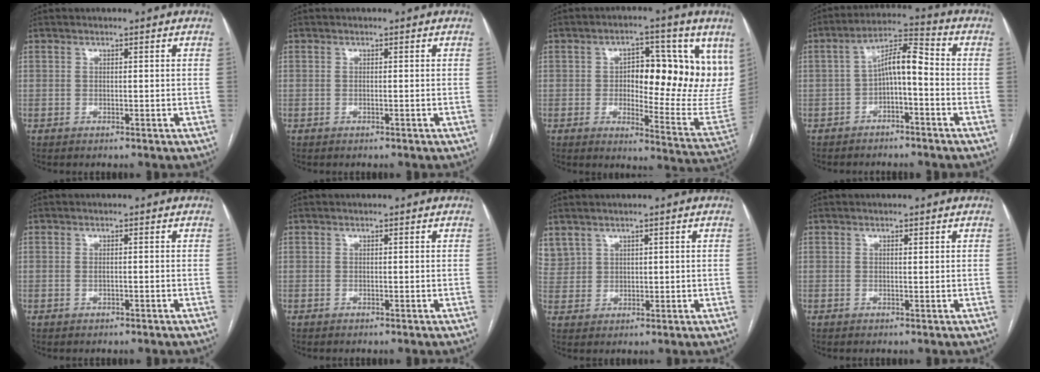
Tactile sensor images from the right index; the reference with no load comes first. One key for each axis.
{"total": 0.0}
{"total": 17.9, "fx": 5.5, "fy": 7.3, "fz": 15.4, "tx": -0.197, "ty": 0.007, "tz": 0.079}
{"total": 7.1, "fx": -1.3, "fy": 2.0, "fz": 6.7, "tx": -0.122, "ty": 0.031, "tz": -0.023}
{"total": 0.6, "fx": -0.1, "fy": 0.2, "fz": 0.5, "tx": -0.014, "ty": -0.001, "tz": -0.001}
{"total": 0.0}
{"total": 5.5, "fx": 3.9, "fy": 3.7, "fz": 1.1, "tx": -0.027, "ty": 0.013, "tz": 0.091}
{"total": 0.6, "fx": 0.4, "fy": 0.1, "fz": 0.4, "tx": -0.008, "ty": -0.003, "tz": 0.006}